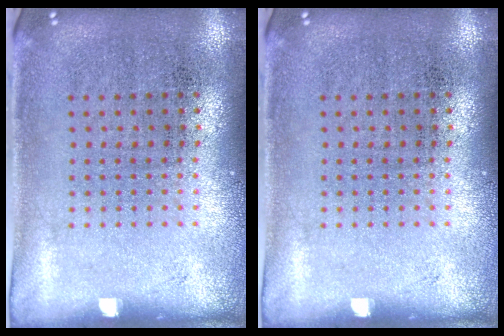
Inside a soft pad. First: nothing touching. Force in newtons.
{"total": 0.0}